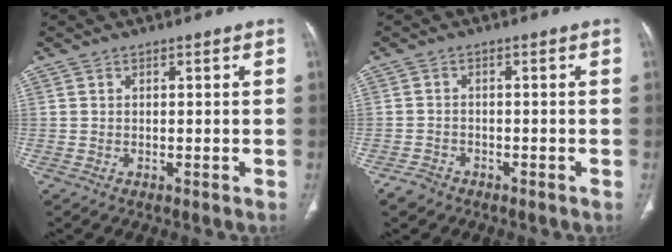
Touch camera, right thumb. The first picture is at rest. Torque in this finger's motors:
{"motor_torque": [0.52, 0.03, -0.41, -0.23, -0.02]}